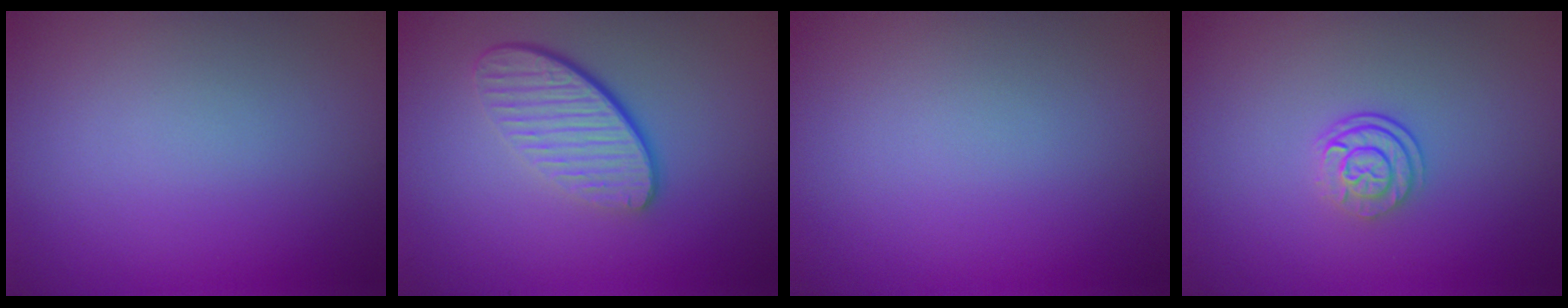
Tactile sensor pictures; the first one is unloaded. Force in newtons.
{"total": 4.6, "press": 3.1, "slide": 3.3}
{"total": 0.0}
{"total": 2.4, "press": 1.8, "slide": 1.6}